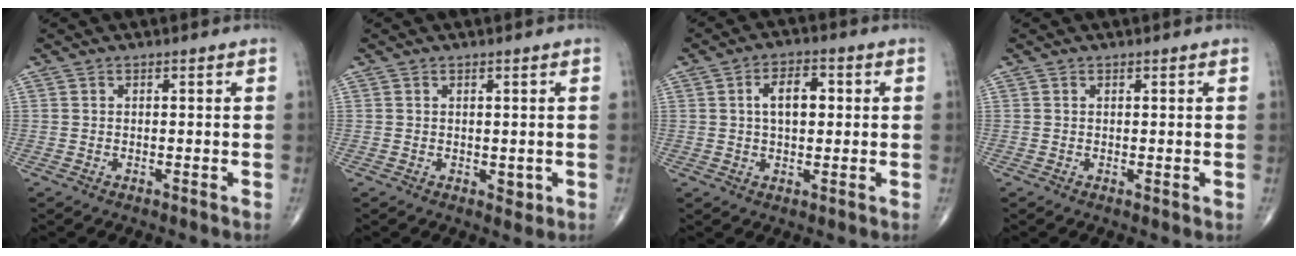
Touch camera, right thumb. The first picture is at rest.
{"total": 1.6, "force": [-0.1, 1.1, 1.1], "torque": [-0.010, -0.002, 0.003]}
{"total": 6.6, "force": [1.0, 3.7, 5.4], "torque": [-0.078, 0.011, 0.013]}
{"total": 0.5, "force": [0.2, 0.2, 0.4], "torque": [-0.013, -0.004, 0.003]}